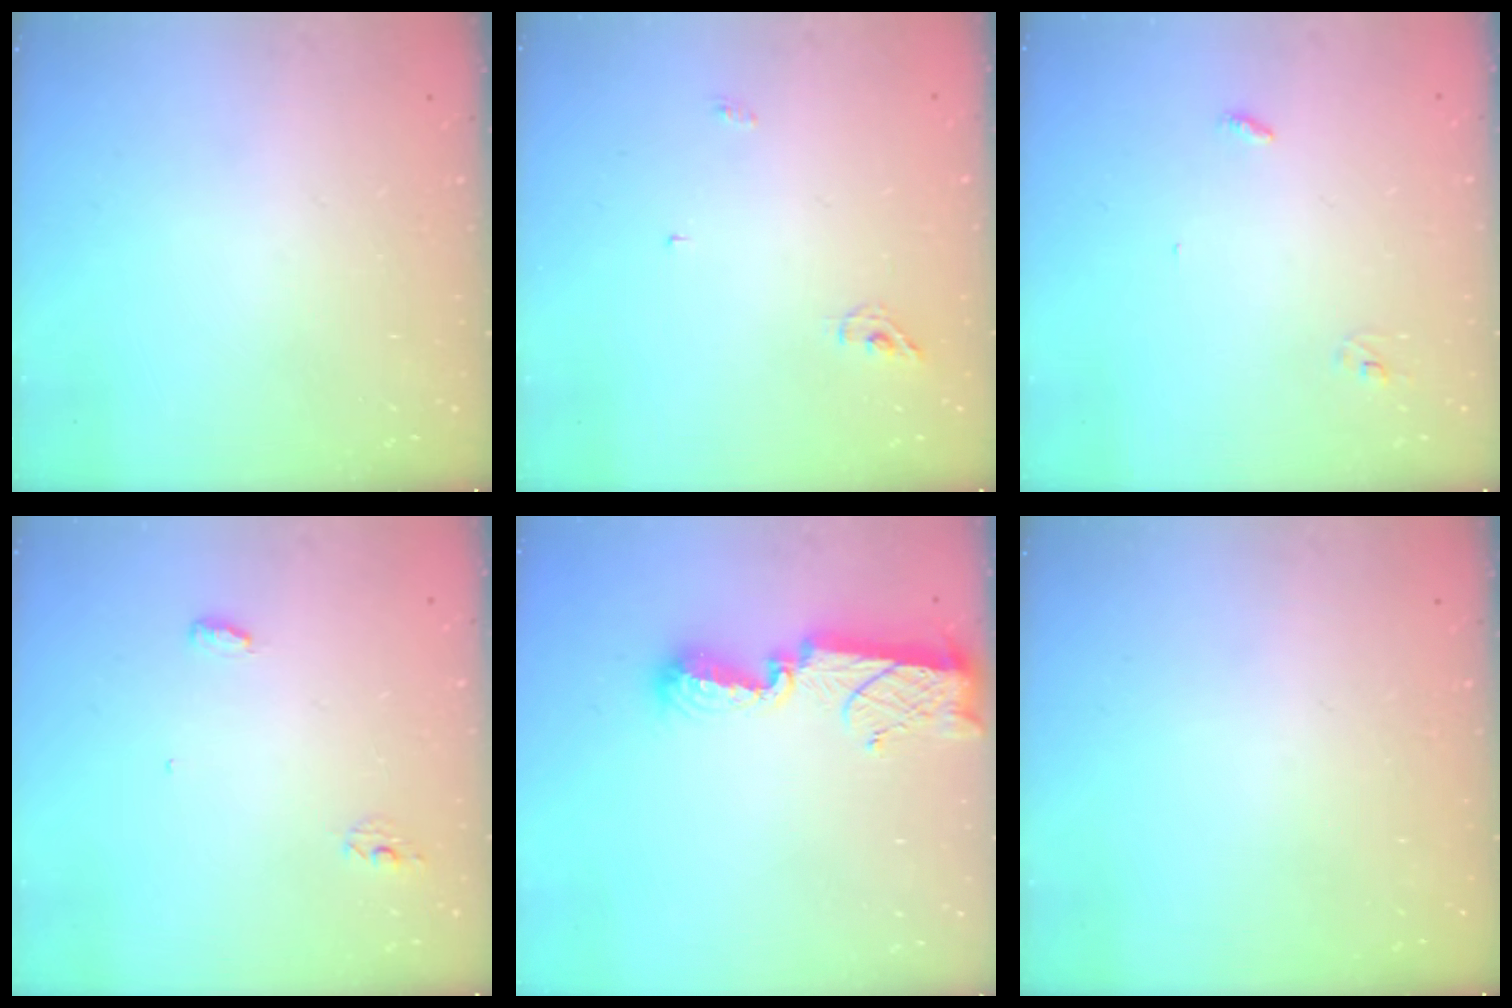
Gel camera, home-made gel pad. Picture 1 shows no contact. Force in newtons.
{"total": 4.3, "press": 4.3, "slide": 0.1}
{"total": 2.8, "press": 2.8, "slide": 0.2}
{"total": 5.2, "press": 4.4, "slide": 2.7}
{"total": 9.8, "press": 9.8, "slide": 0.5}
{"total": 0.0}